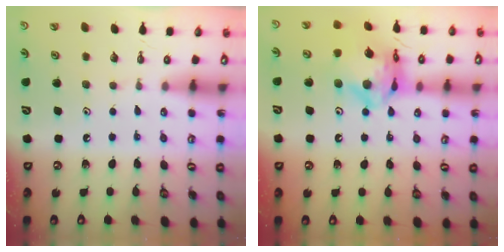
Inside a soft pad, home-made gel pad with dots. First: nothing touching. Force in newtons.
{"total": 16.6, "press": 16.6, "slide": 1.6}